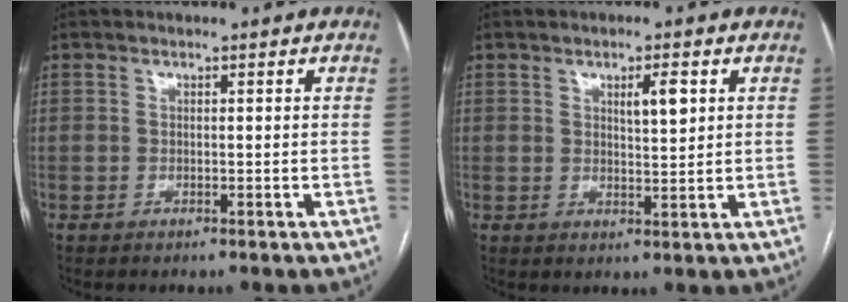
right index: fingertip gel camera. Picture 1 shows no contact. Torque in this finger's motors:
{"motor_torque": [0.43, 0.12, 0.04, 0.06]}